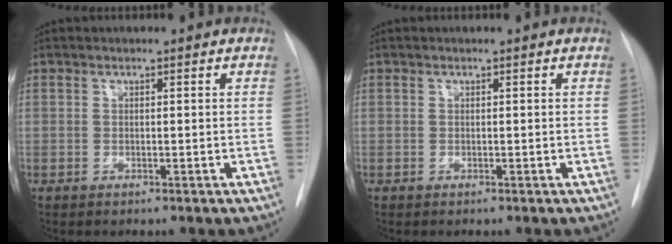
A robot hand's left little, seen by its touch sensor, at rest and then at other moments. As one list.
[{"total": 0.0}]